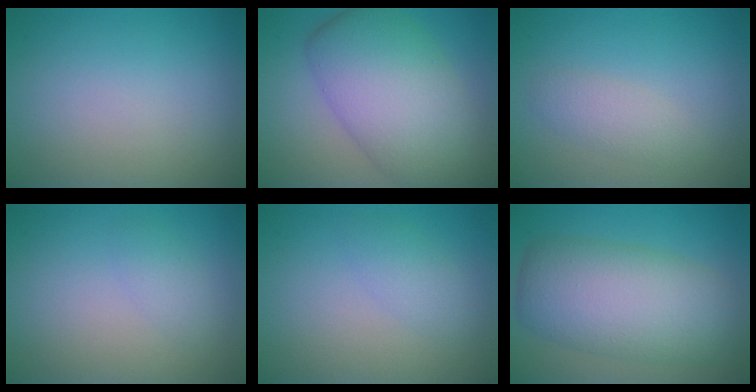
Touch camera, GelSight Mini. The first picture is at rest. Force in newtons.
{"total": 10.5, "press": 10.4, "slide": 0.7}
{"total": 1.9, "press": 1.9, "slide": 0.1}
{"total": 1.3, "press": 1.3, "slide": 0.0}
{"total": 1.9, "press": 1.9, "slide": 0.0}
{"total": 8.9, "press": 8.9, "slide": 0.1}